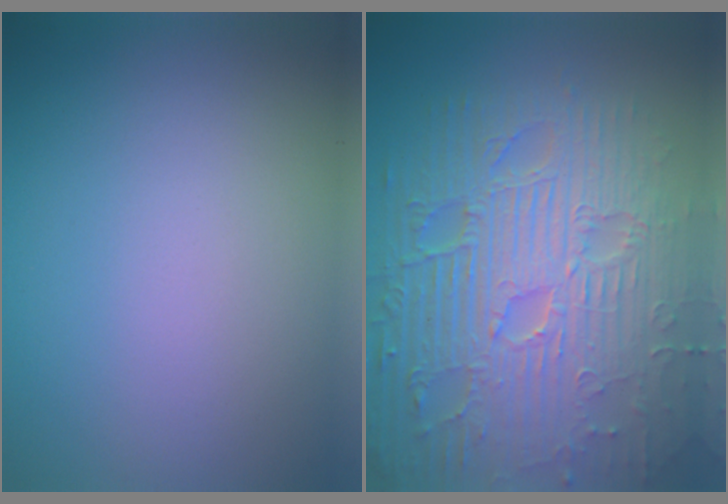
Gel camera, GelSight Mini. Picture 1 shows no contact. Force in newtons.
{"total": 12.2, "press": 7.9, "slide": 9.3}